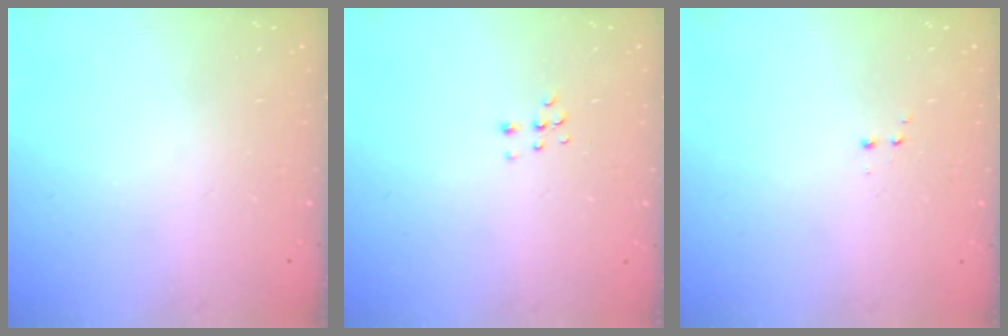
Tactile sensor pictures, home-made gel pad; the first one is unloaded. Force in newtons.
{"total": 4.4, "press": 4.4, "slide": 0.3}
{"total": 1.2, "press": 1.1, "slide": 0.5}